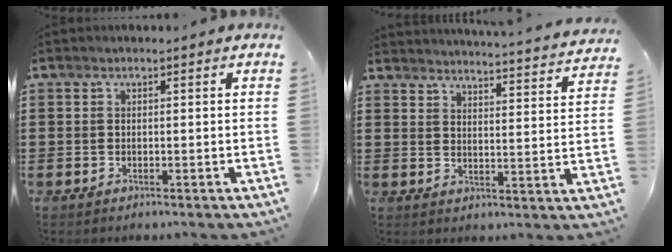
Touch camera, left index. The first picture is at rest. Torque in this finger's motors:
{"motor_torque": [1.08, -1.06, 0.56, 0.09]}